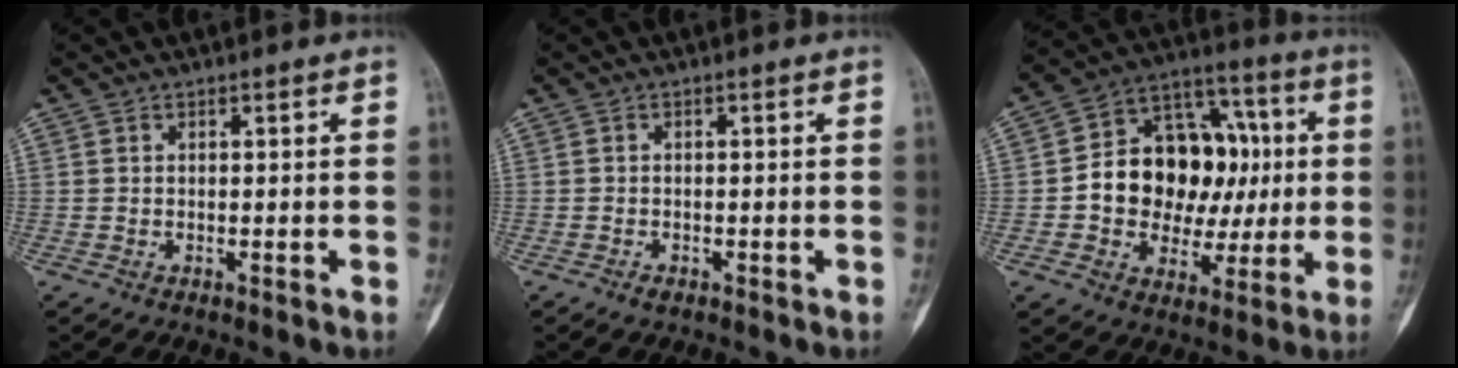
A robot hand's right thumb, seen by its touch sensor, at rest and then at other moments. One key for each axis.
{"total": 1.1, "fx": -0.7, "fy": 0.6, "fz": 0.5, "tx": -0.008, "ty": 0.002, "tz": -0.013}
{"total": 20.1, "fx": 0.8, "fy": 14.6, "fz": 13.8, "tx": -0.162, "ty": 0.038, "tz": 0.019}